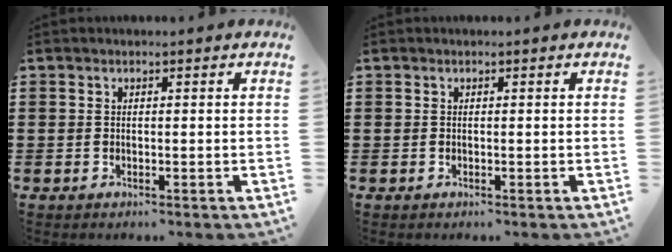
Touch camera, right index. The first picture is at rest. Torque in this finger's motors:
{"motor_torque": [1.24, 0.90, 0.01, -0.01]}